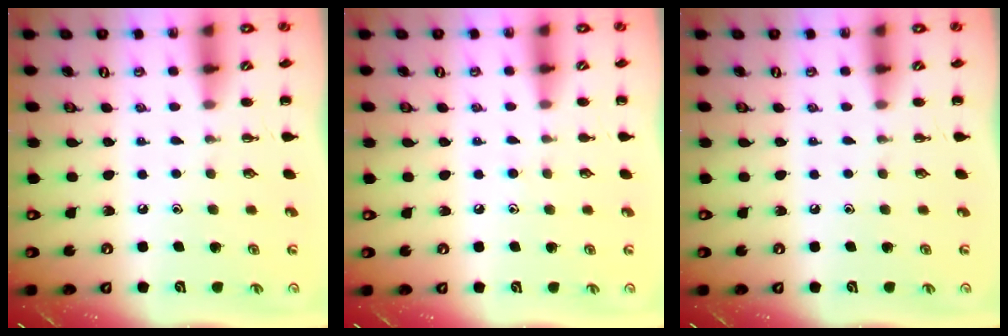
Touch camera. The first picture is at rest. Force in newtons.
{"total": 4.7, "press": 4.3, "slide": 1.8}
{"total": 0.0}